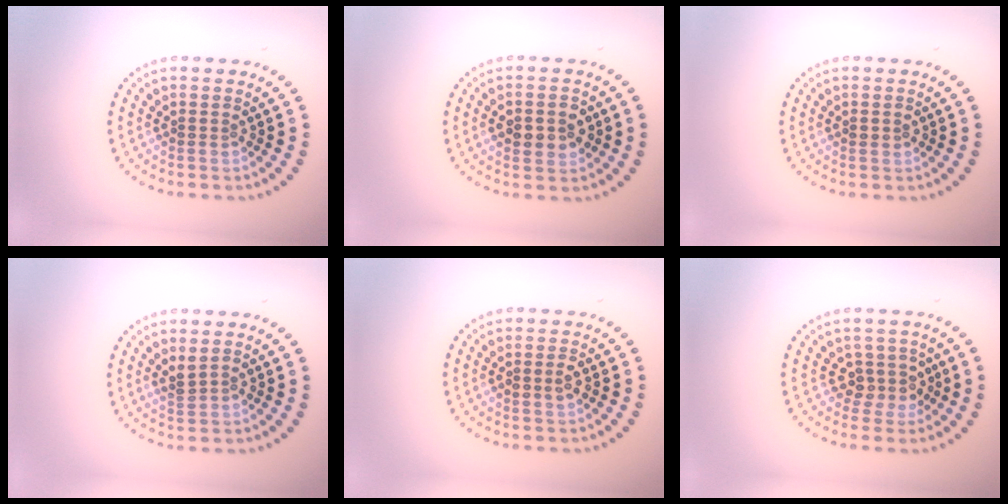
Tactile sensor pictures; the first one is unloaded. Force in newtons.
{"total": 3.6, "press": 3.6, "slide": 0.1}
{"total": 1.0, "press": 1.0, "slide": 0.0}
{"total": 1.3, "press": 1.1, "slide": 0.6}
{"total": 1.5, "press": 1.5, "slide": 0.2}
{"total": 2.3, "press": 1.9, "slide": 1.3}